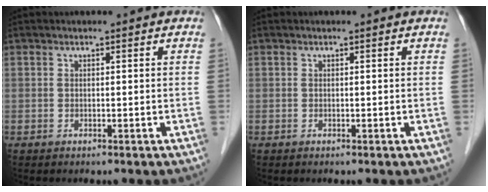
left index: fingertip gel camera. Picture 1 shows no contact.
{"total": 0.0}